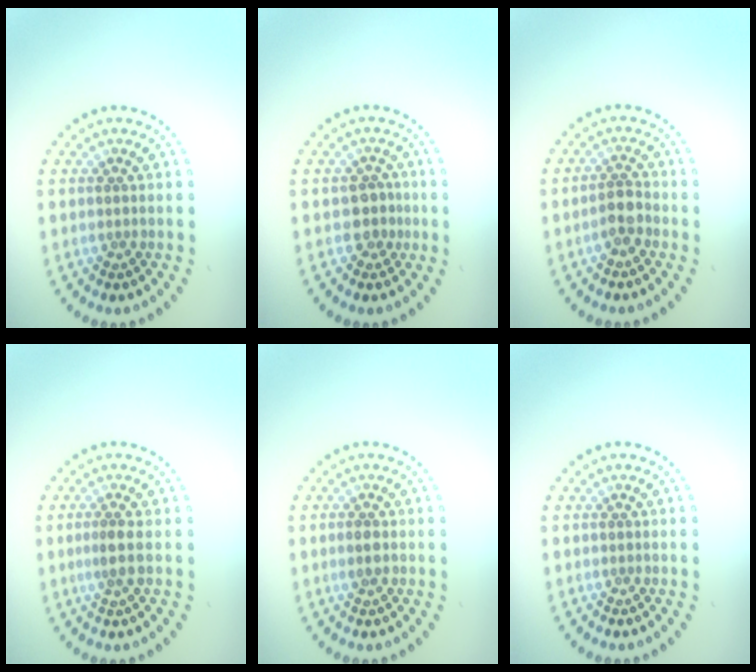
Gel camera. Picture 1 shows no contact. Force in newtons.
{"total": 2.0, "press": 1.8, "slide": 0.9}
{"total": 2.1, "press": 1.7, "slide": 1.1}
{"total": 1.8, "press": 1.3, "slide": 1.2}
{"total": 1.2, "press": 1.1, "slide": 0.2}
{"total": 0.0}